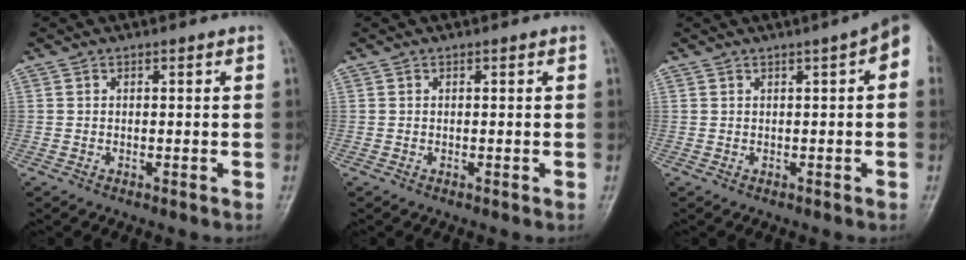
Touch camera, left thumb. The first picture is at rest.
{"total": 0.0}
{"total": 5.5, "force": [1.7, 1.2, 5.1], "torque": [-0.063, 0.019, 0.014]}